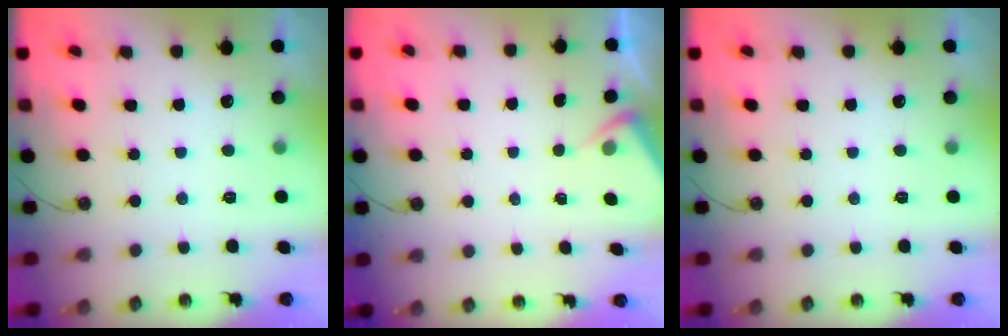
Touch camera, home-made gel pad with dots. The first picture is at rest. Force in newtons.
{"total": 2.8, "press": 2.8, "slide": 0.5}
{"total": 0.0}